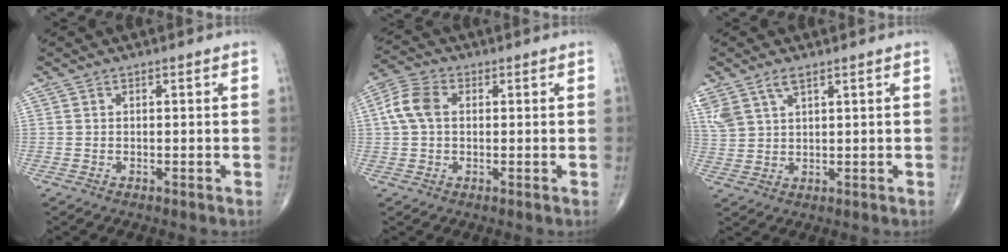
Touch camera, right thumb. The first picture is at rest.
{"total": 6.5, "force": [0.9, 4.5, 4.6], "torque": [-0.102, 0.018, 0.013]}
{"total": 6.9, "force": [4.3, 3.2, 4.4], "torque": [-0.100, -0.001, 0.095]}